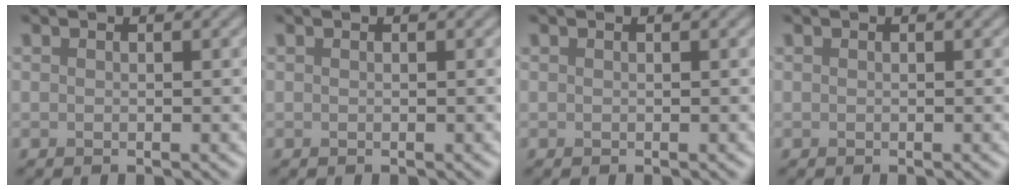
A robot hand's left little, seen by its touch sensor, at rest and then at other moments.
{"total": 0.0}
{"total": 0.0}
{"total": 0.0}